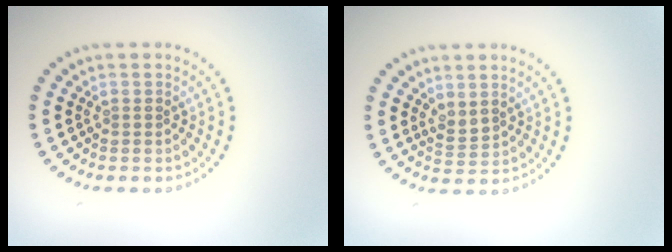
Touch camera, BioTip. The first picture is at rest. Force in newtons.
{"total": 1.3, "press": 1.1, "slide": 0.7}